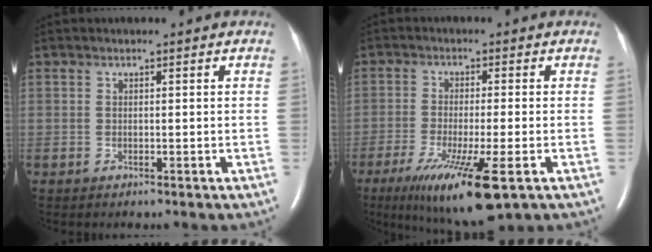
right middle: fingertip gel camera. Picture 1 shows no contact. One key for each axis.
{"total": 12.4, "fx": -6.3, "fy": 1.5, "fz": 10.6, "tx": -0.178, "ty": -0.037, "tz": -0.100}